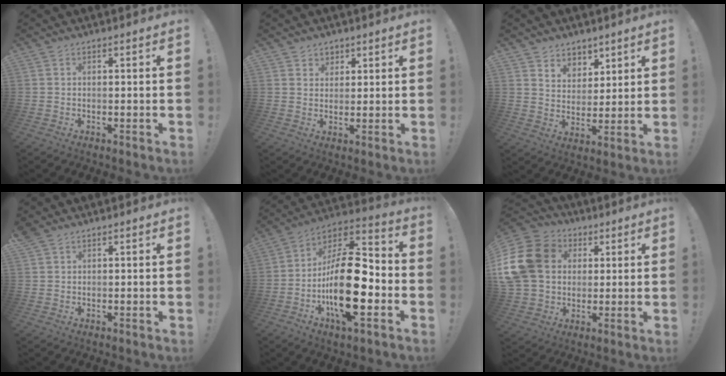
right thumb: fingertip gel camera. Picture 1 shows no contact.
{"total": 3.8, "force": [2.6, 2.7, 0.0], "torque": [0.009, -0.015, 0.044]}
{"total": 7.1, "force": [5.2, 4.9, 0.0], "torque": [0.005, -0.047, 0.100]}
{"total": 2.0, "force": [1.6, 1.0, 0.7], "torque": [-0.009, -0.007, 0.029]}
{"total": 23.7, "force": [-5.9, 9.8, 20.7], "torque": [-0.369, 0.033, -0.088]}
{"total": 18.8, "force": [3.3, 14.7, 11.2], "torque": [-0.216, 0.004, 0.068]}